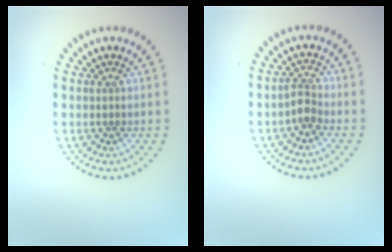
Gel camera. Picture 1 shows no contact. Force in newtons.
{"total": 1.8, "press": 1.4, "slide": 1.0}